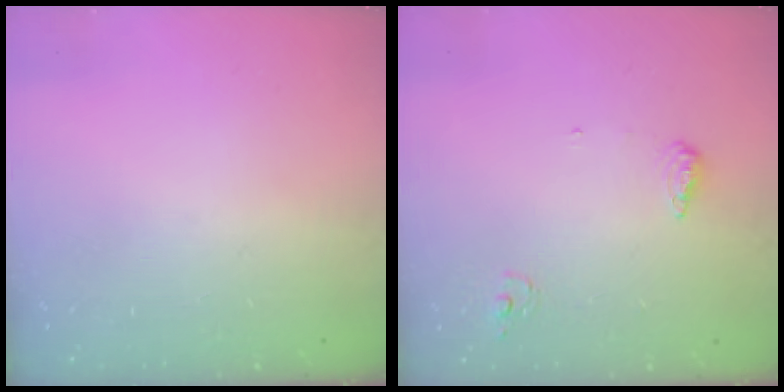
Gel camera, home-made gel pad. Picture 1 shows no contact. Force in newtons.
{"total": 6.3, "press": 6.1, "slide": 1.6}